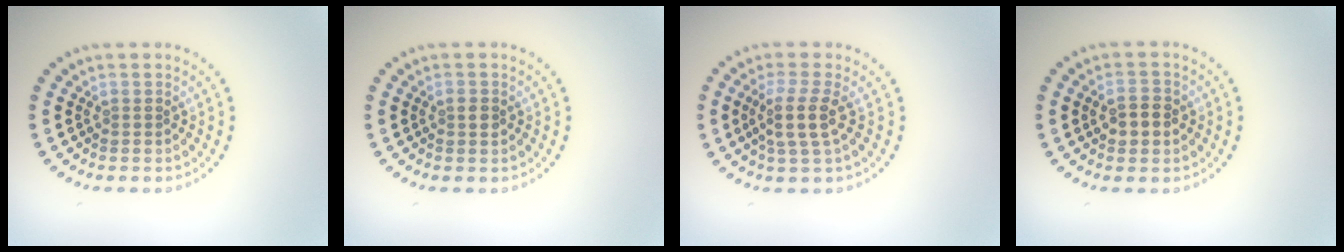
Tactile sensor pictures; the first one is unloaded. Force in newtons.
{"total": 0.9, "press": 0.8, "slide": 0.2}
{"total": 2.9, "press": 2.3, "slide": 1.7}
{"total": 2.5, "press": 2.5, "slide": 0.1}